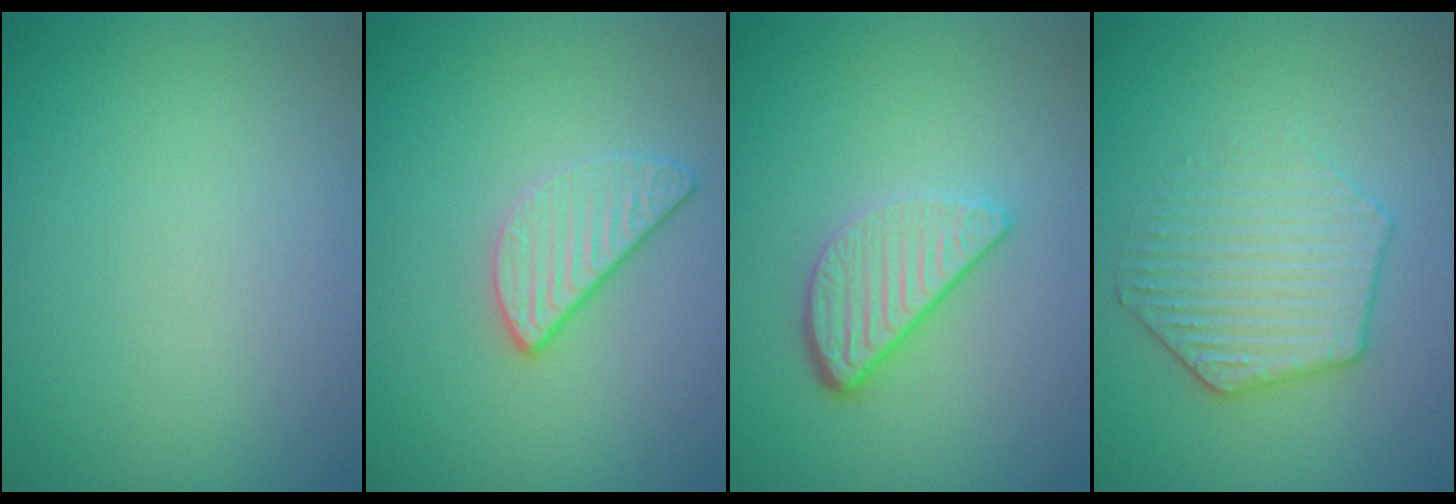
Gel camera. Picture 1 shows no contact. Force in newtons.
{"total": 2.5, "press": 2.3, "slide": 1.0}
{"total": 3.3, "press": 2.7, "slide": 1.9}
{"total": 3.8, "press": 3.7, "slide": 1.2}